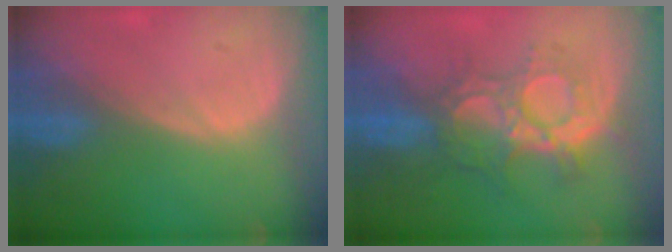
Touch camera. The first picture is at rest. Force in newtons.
{"total": 8.8, "press": 8.5, "slide": 2.3}